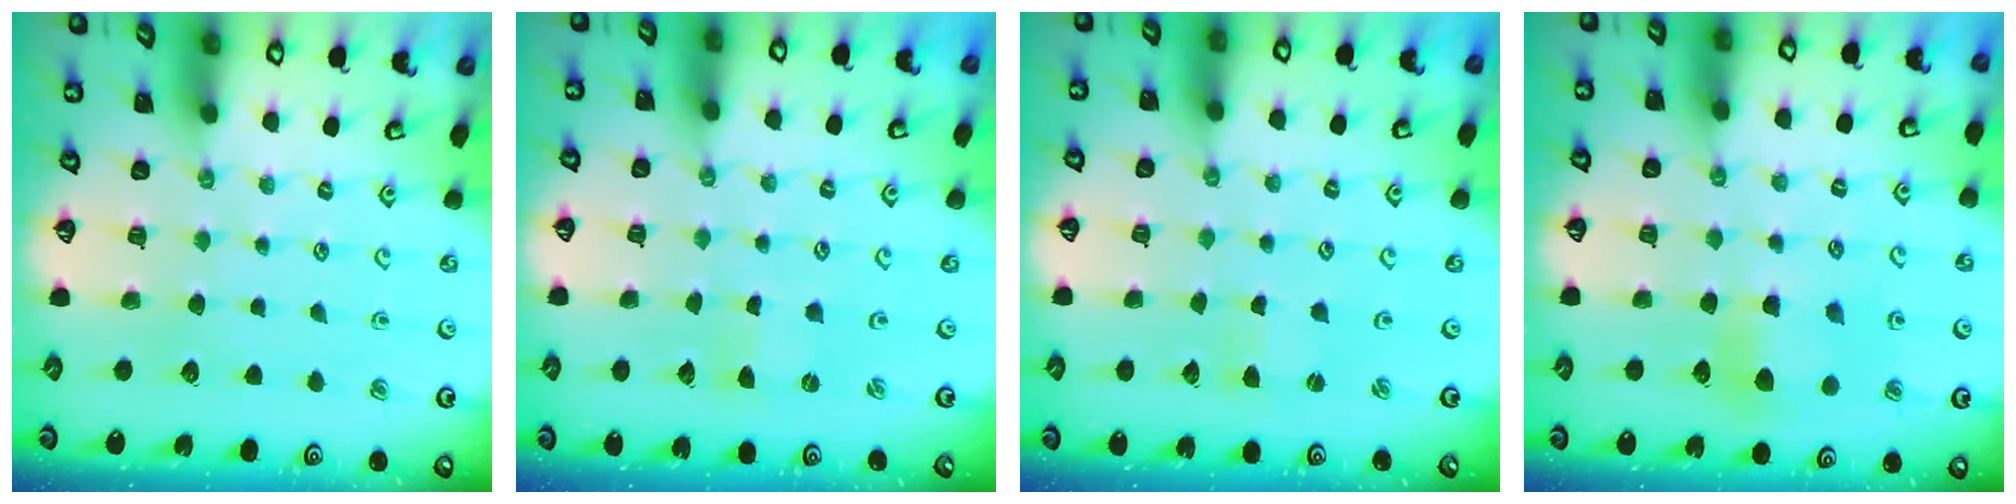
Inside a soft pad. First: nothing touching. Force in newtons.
{"total": 0.0}
{"total": 2.4, "press": 2.4, "slide": 0.5}
{"total": 5.6, "press": 5.6, "slide": 0.4}